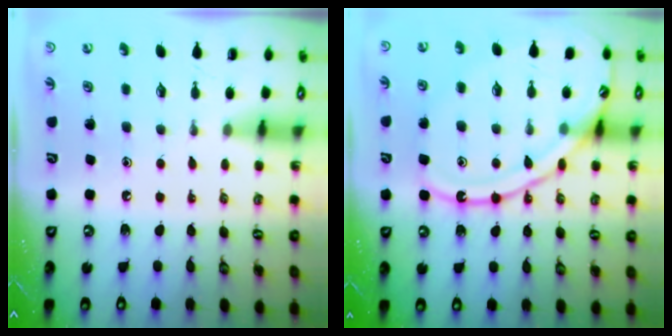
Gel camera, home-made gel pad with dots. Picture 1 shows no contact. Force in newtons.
{"total": 13.7, "press": 13.7, "slide": 1.1}